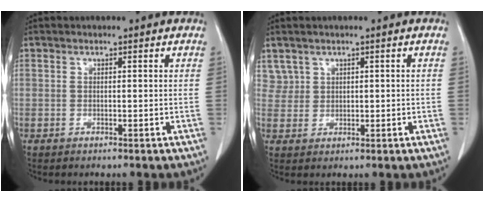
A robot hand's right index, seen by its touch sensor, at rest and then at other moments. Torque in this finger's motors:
{"motor_torque": [-0.20, 0.20, -0.15, -0.04]}